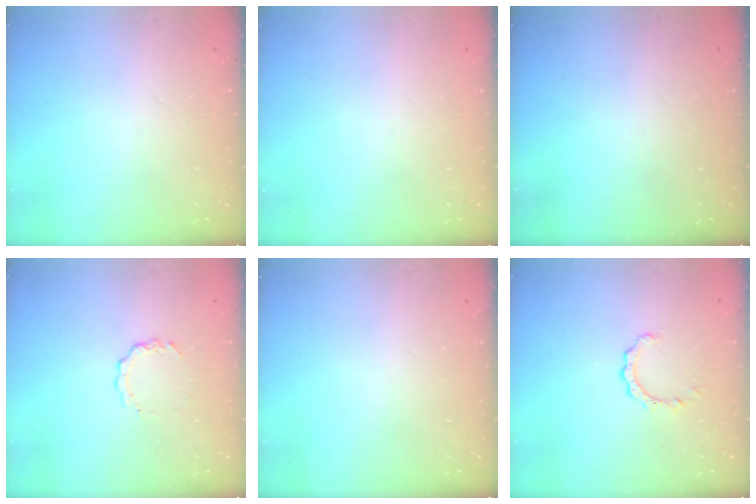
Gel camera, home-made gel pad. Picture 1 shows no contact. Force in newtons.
{"total": 0.0}
{"total": 0.0}
{"total": 3.8, "press": 3.8, "slide": 0.4}
{"total": 0.0}
{"total": 2.4, "press": 2.3, "slide": 0.3}